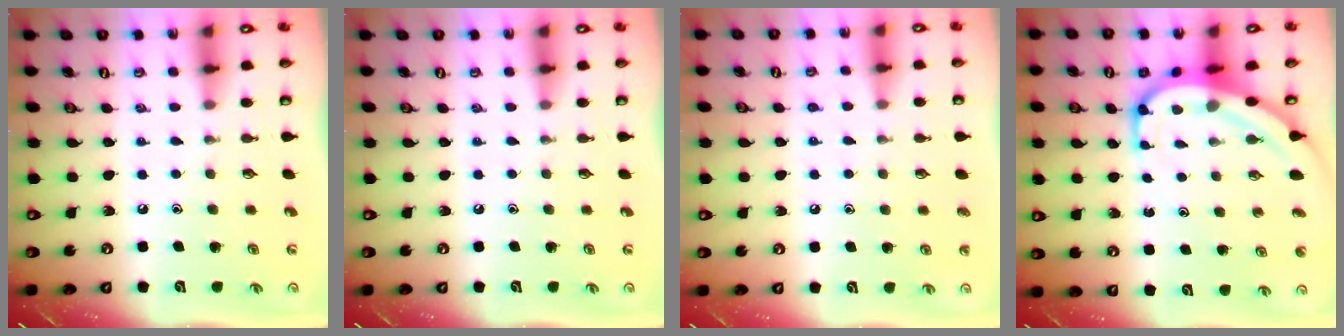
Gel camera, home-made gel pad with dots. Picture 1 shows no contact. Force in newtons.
{"total": 0.0}
{"total": 5.2, "press": 5.2, "slide": 0.6}
{"total": 9.8, "press": 9.7, "slide": 1.0}